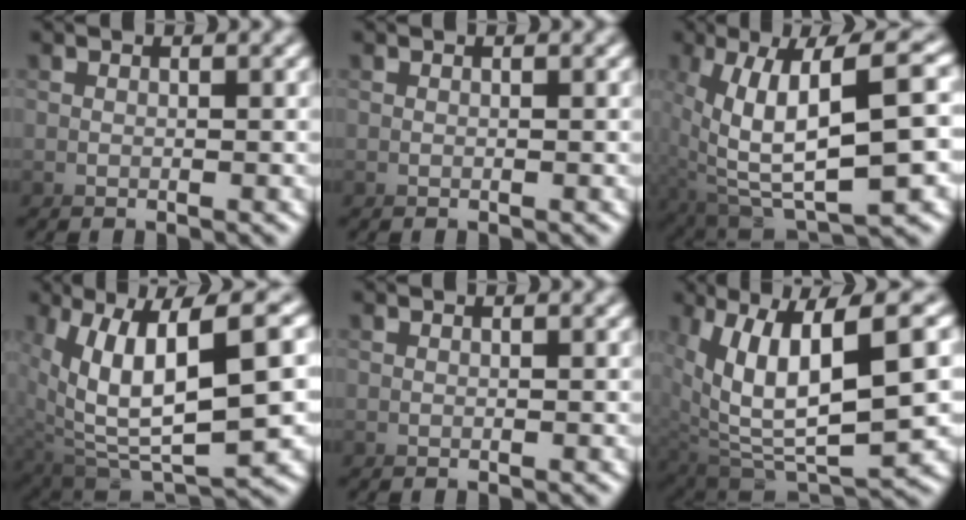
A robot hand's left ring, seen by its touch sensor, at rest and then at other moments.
{"total": 0.0}
{"total": 6.7, "force": [-1.6, 1.5, 6.4], "torque": [-0.135, -0.011, -0.012]}
{"total": 7.2, "force": [1.0, 2.8, 6.5], "torque": [-0.158, 0.004, 0.017]}
{"total": 0.0}
{"total": 6.5, "force": [1.7, 2.4, 5.8], "torque": [-0.148, 0.008, 0.025]}